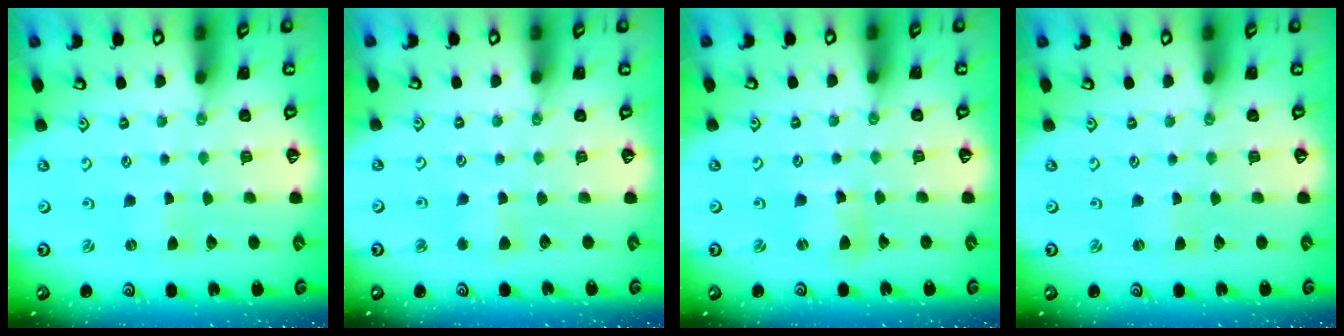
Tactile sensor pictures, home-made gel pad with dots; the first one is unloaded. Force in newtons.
{"total": 3.5, "press": 3.5, "slide": 0.5}
{"total": 4.0, "press": 4.0, "slide": 0.5}
{"total": 0.0}